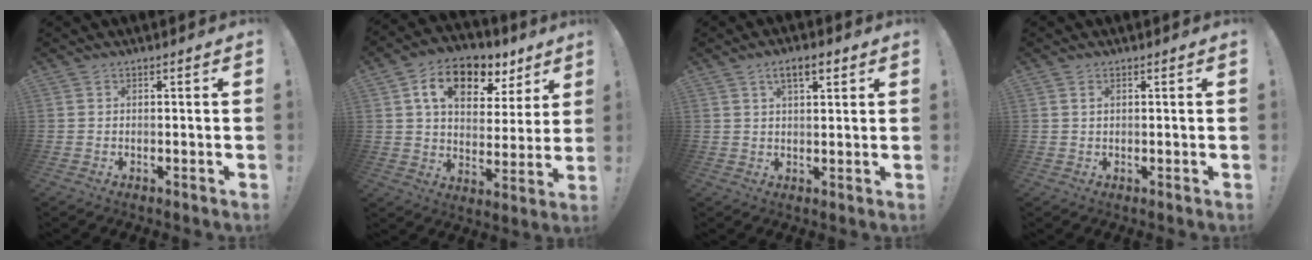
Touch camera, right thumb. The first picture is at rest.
{"total": 14.5, "force": [7.8, 8.8, 8.4], "torque": [-0.130, -0.033, 0.139]}
{"total": 5.2, "force": [2.7, 1.9, 4.1], "torque": [-0.065, -0.006, 0.044]}
{"total": 1.0, "force": [0.5, 0.4, 0.9], "torque": [-0.010, -0.002, 0.006]}